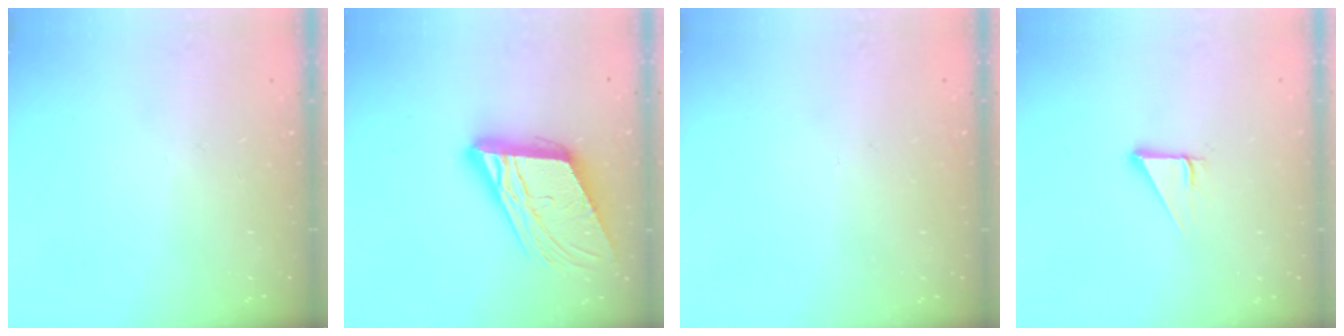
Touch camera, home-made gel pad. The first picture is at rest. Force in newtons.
{"total": 18.2, "press": 18.0, "slide": 2.7}
{"total": 2.6, "press": 2.6, "slide": 0.2}
{"total": 3.7, "press": 3.7, "slide": 0.2}